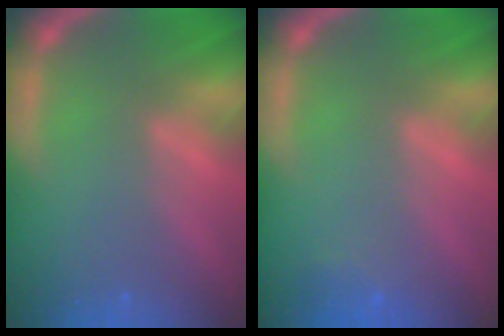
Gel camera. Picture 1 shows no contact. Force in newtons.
{"total": 1.4}